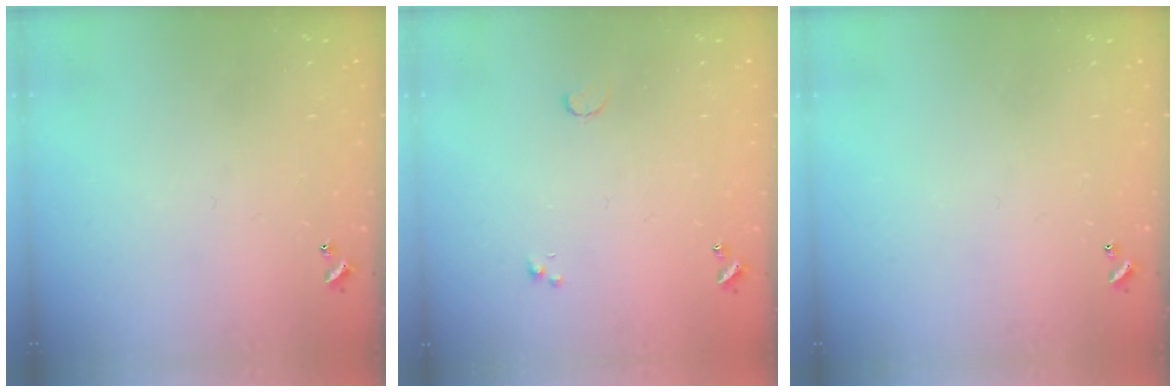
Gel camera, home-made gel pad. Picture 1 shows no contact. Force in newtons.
{"total": 0.5, "press": 0.4, "slide": 0.3}
{"total": 0.0}